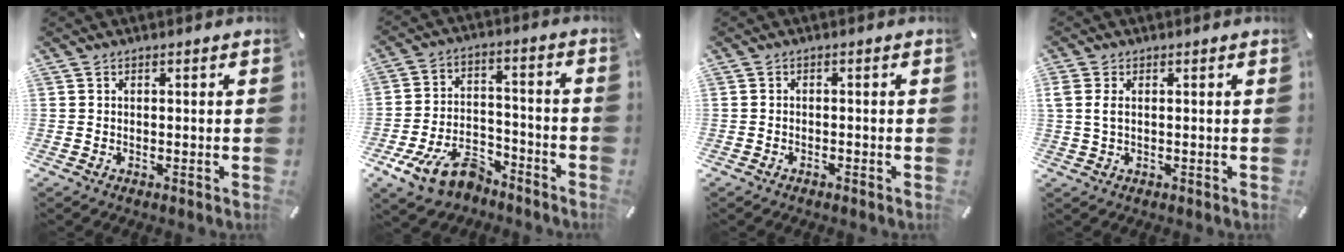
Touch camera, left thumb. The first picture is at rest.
{"total": 13.5, "force": [-8.6, 7.4, 7.4], "torque": [-0.136, 0.055, -0.150]}
{"total": 0.9, "force": [-0.8, 0.4, 0.3], "torque": [-0.006, 0.001, -0.017]}
{"total": 2.7, "force": [0.7, 1.4, 2.2], "torque": [-0.054, 0.002, 0.008]}